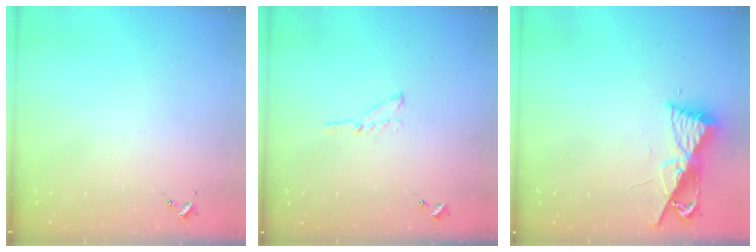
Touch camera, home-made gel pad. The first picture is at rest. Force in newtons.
{"total": 4.8, "press": 4.8, "slide": 0.4}
{"total": 8.7, "press": 8.6, "slide": 0.8}